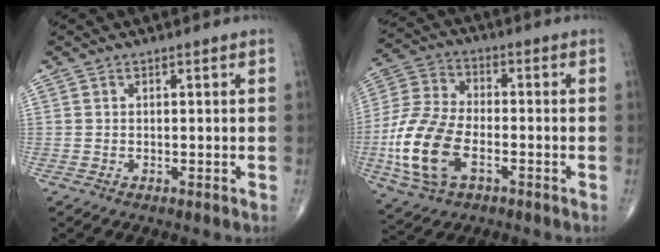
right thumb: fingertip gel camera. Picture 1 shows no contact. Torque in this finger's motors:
{"motor_torque": [0.43, 0.50, 1.26, -0.37, 0.45]}